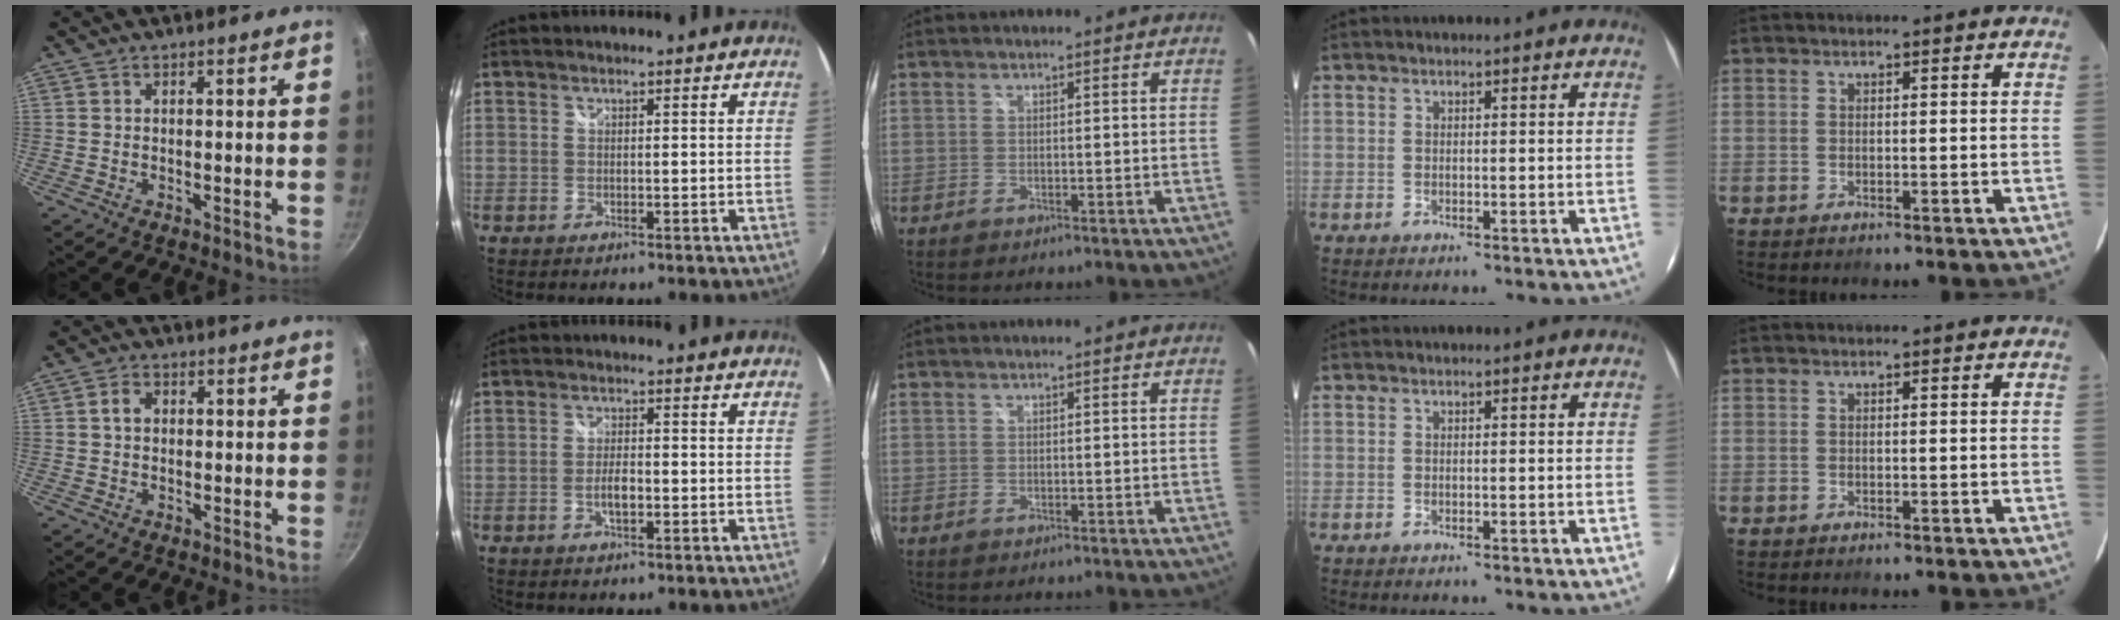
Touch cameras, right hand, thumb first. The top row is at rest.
{"thumb": {"total": 2.4, "force": [0.2, 1.9, 1.5], "torque": [-0.018, 0.007, 0.002]}, "index": {"total": 3.0, "force": [-1.1, 1.0, 2.6], "torque": [-0.054, 0.002, -0.019]}}